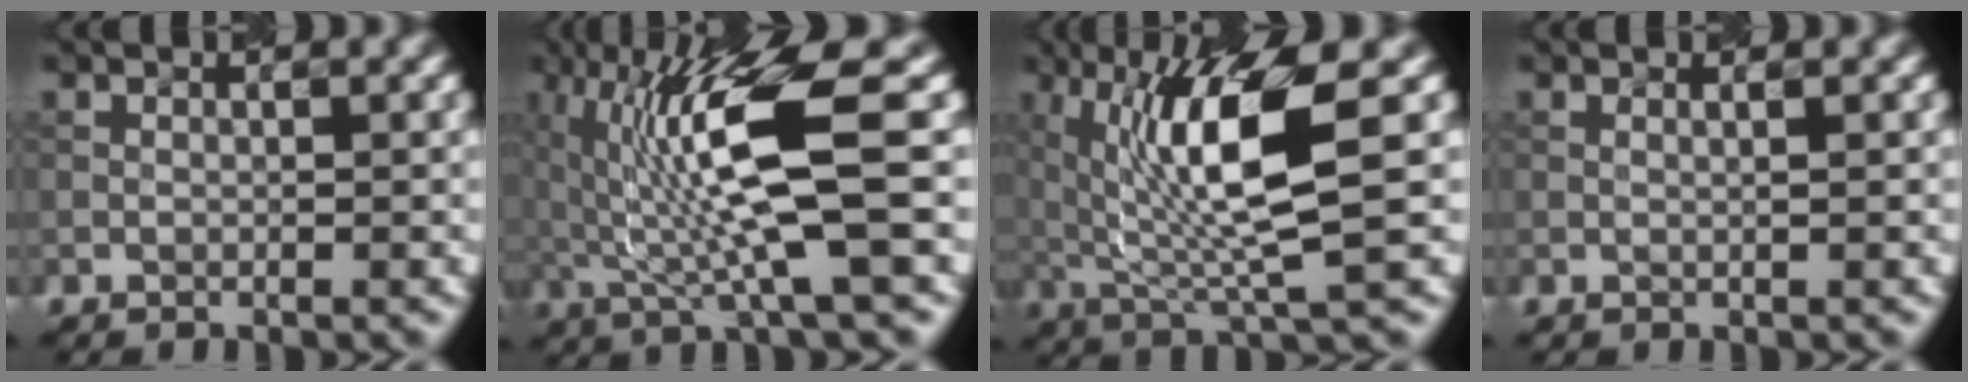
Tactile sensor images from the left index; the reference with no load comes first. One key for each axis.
{"total": 9.2, "fx": 0.7, "fy": 1.5, "fz": 9.1, "tx": -0.158, "ty": -0.004, "tz": 0.030}
{"total": 8.4, "fx": 1.4, "fy": 1.6, "fz": 8.2, "tx": -0.137, "ty": -0.008, "tz": 0.040}
{"total": 1.2, "fx": 0.4, "fy": 0.5, "fz": 1.0, "tx": -0.006, "ty": 0.005, "tz": -0.009}